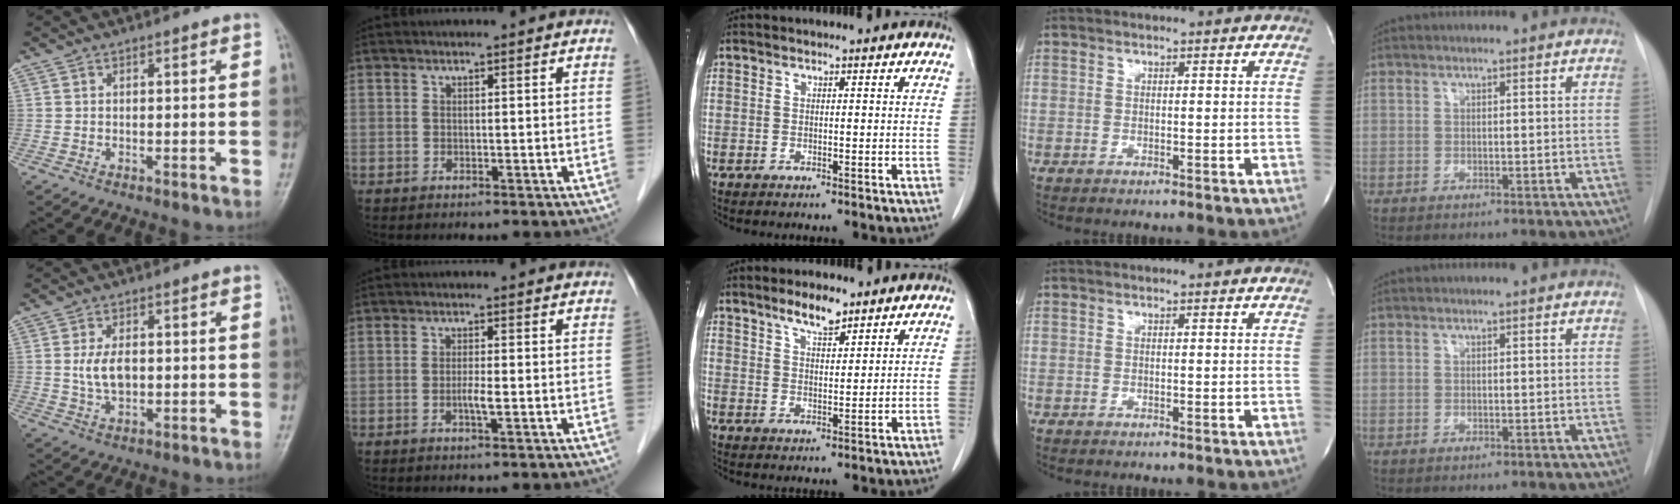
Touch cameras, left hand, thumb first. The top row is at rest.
{"thumb": {"total": 5.2, "force": [0.3, 3.0, 4.3], "torque": [-0.083, -0.003, 0.008]}, "index": {"total": 1.8, "force": [-0.8, -0.1, 1.6], "torque": [-0.034, -0.007, -0.015]}, "middle": {"total": 4.7, "force": [3.6, 1.3, 2.7], "torque": [-0.052, 0.000, 0.064]}}